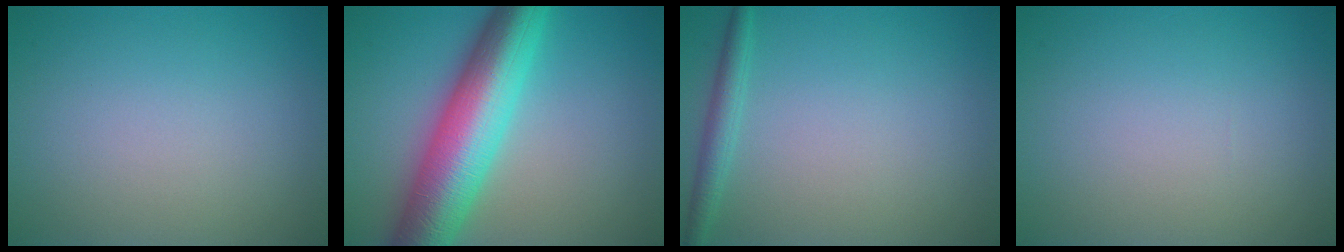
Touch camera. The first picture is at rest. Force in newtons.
{"total": 10.5, "press": 10.5, "slide": 0.1}
{"total": 1.8, "press": 1.8, "slide": 0.1}
{"total": 0.0}